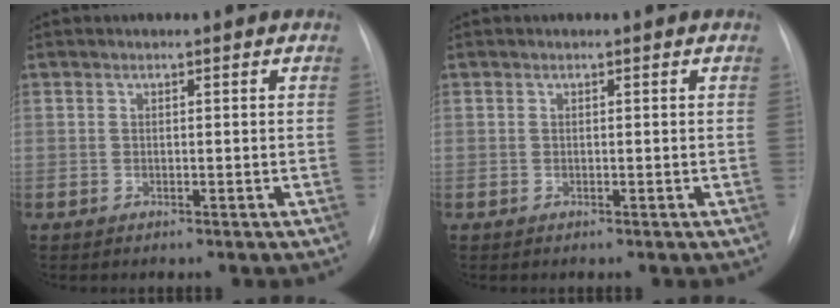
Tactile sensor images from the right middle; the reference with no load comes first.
{"total": 0.0}